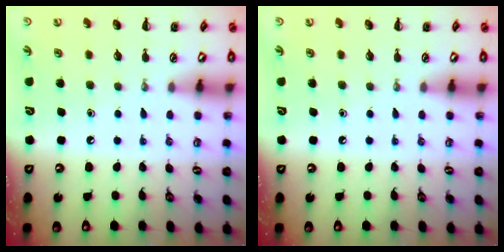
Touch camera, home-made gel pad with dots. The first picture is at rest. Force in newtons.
{"total": 0.0}